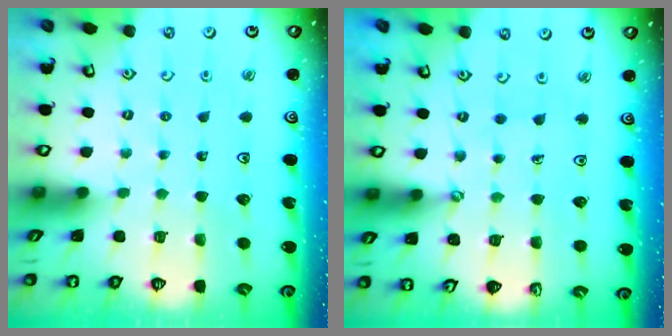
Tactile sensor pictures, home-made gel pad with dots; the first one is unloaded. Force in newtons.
{"total": 1.7, "press": 1.7, "slide": 0.1}